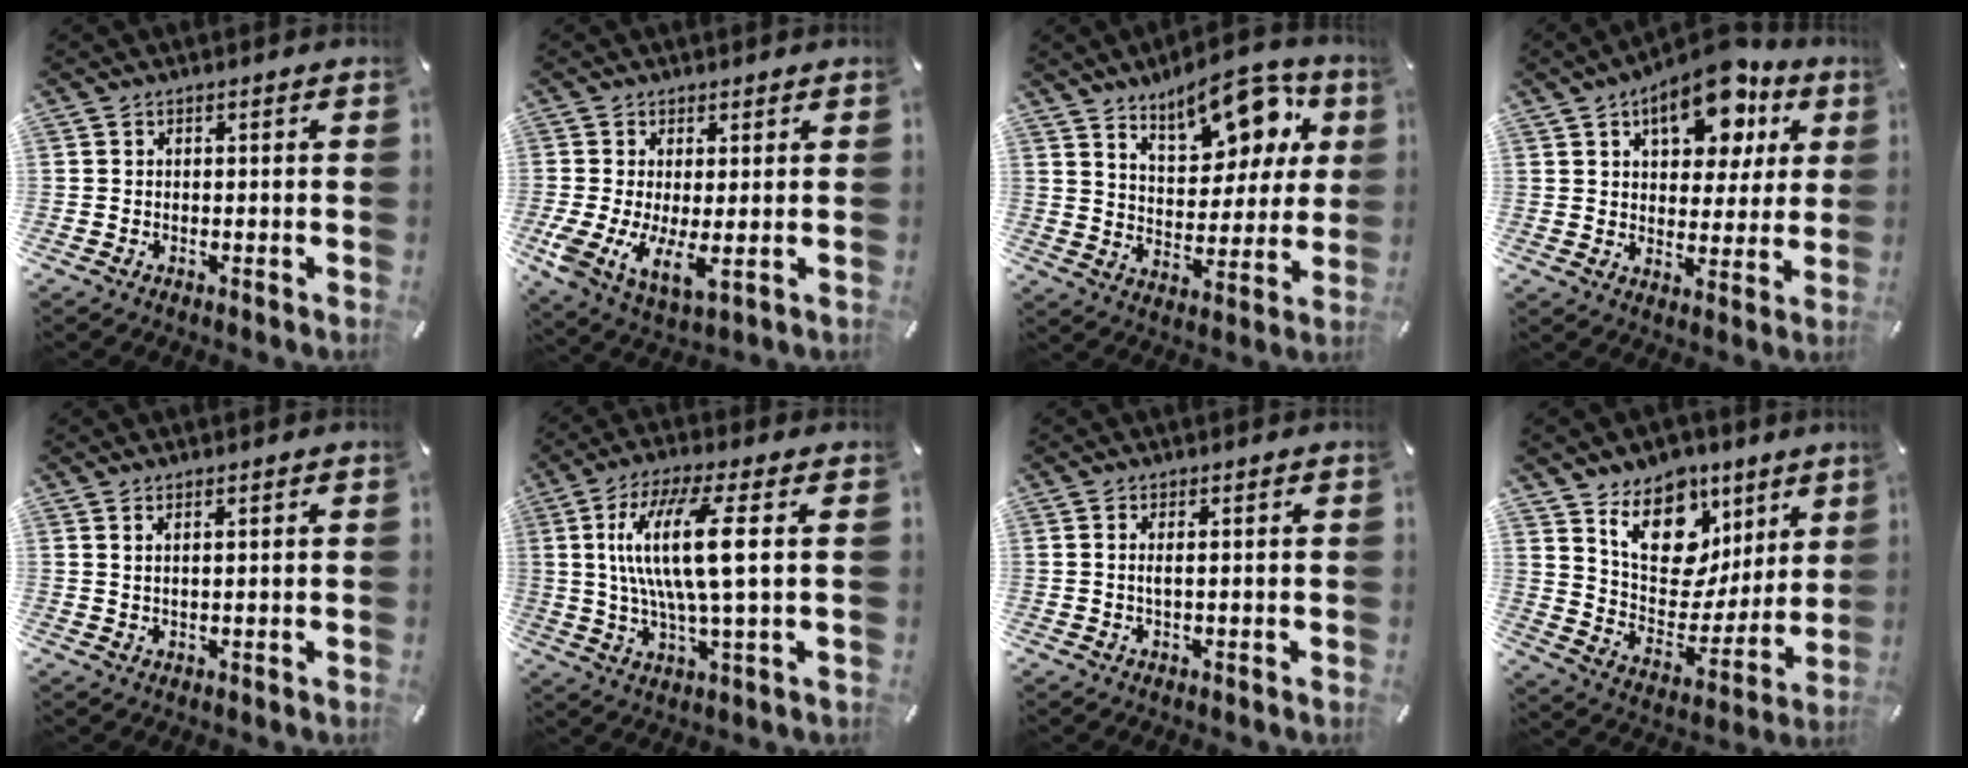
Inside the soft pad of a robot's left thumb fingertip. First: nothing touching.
{"total": 8.0, "force": [-0.1, 3.7, 7.1], "torque": [-0.153, -0.028, 0.005]}
{"total": 15.6, "force": [10.5, 7.7, 8.5], "torque": [-0.116, -0.060, 0.180]}
{"total": 14.5, "force": [7.9, 8.2, 8.9], "torque": [-0.121, -0.029, 0.136]}
{"total": 1.3, "force": [1.1, -0.1, 0.8], "torque": [-0.024, -0.004, 0.016]}
{"total": 15.0, "force": [2.7, 3.0, 14.4], "torque": [-0.301, -0.007, 0.033]}
{"total": 1.5, "force": [0.2, 0.1, 1.5], "torque": [-0.030, -0.003, 0.003]}
{"total": 14.5, "force": [8.2, 10.7, 5.4], "torque": [-0.079, -0.068, 0.153]}